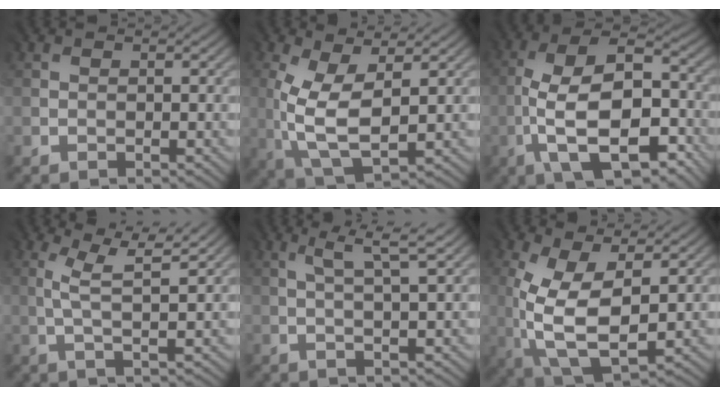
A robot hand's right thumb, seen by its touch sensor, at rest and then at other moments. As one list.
[{"total": 7.7, "force": [0.6, 3.2, 6.9], "torque": [-0.171, 0.001, 0.016]}, {"total": 12.5, "force": [-4.8, 5.5, 10.2], "torque": [-0.198, -0.006, -0.077]}, {"total": 4.1, "force": [1.6, 0.2, 3.8], "torque": [-0.073, 0.004, 0.033]}, {"total": 3.3, "force": [1.5, -0.3, 2.9], "torque": [-0.055, 0.008, 0.032]}, {"total": 9.7, "force": [-0.1, 4.5, 8.6], "torque": [-0.209, -0.006, 0.007]}]